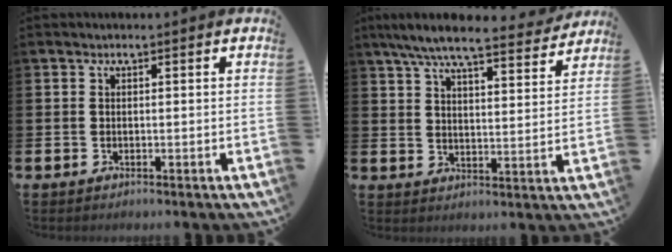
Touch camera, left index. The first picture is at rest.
{"total": 8.0, "force": [7.2, 1.1, 3.3], "torque": [-0.079, -0.042, 0.124]}